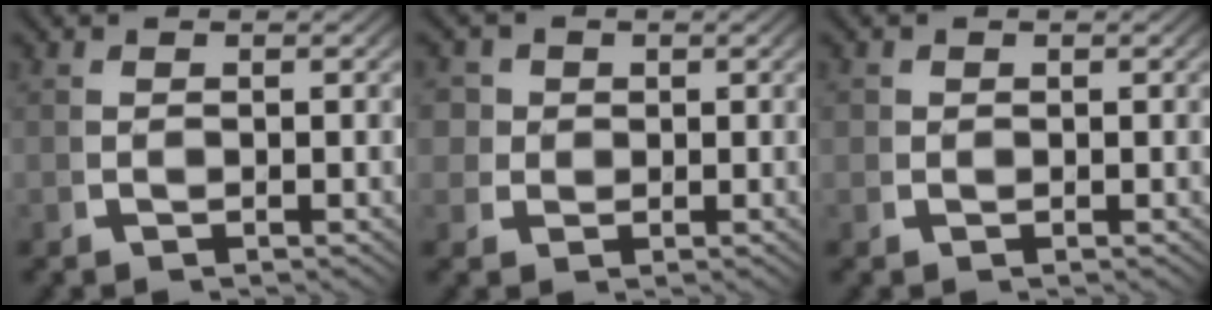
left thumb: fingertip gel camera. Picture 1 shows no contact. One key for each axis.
{"total": 4.4, "fx": 1.0, "fy": 4.0, "fz": 1.6, "tx": -0.042, "ty": -0.011, "tz": 0.016}
{"total": 0.6, "fx": 0.1, "fy": 0.6, "fz": 0.0, "tx": -0.004, "ty": -0.007, "tz": 0.002}